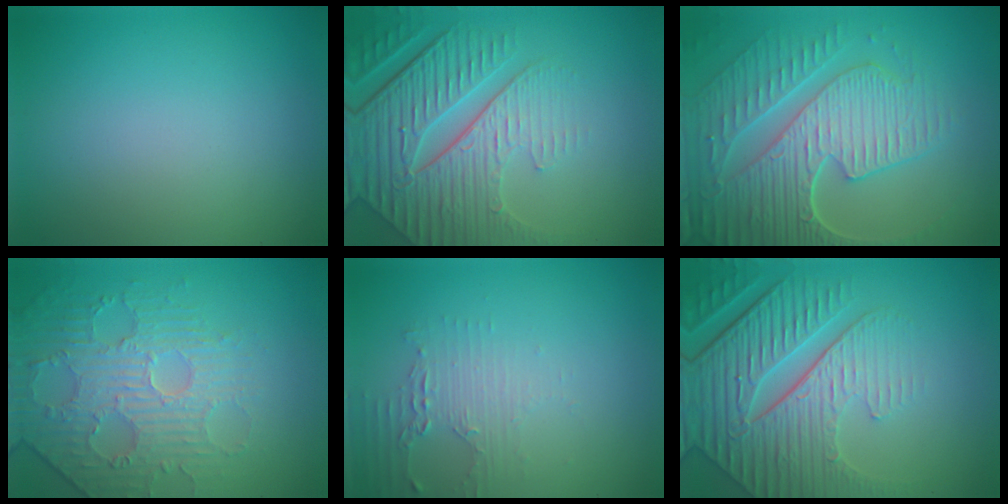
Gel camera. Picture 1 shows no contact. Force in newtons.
{"total": 8.7, "press": 6.1, "slide": 6.1}
{"total": 9.1, "press": 6.5, "slide": 6.4}
{"total": 4.4, "press": 4.0, "slide": 1.7}
{"total": 1.8, "press": 1.8, "slide": 0.4}
{"total": 8.6, "press": 6.4, "slide": 5.7}